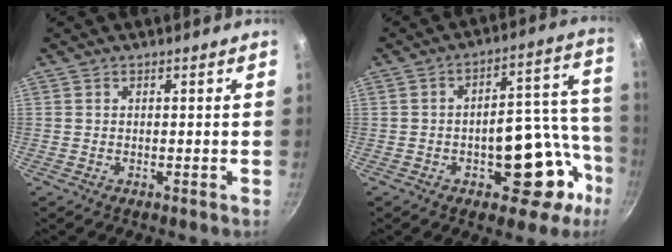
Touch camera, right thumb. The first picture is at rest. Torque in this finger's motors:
{"motor_torque": [2.78, 2.23, 2.00, -0.48, 0.01]}